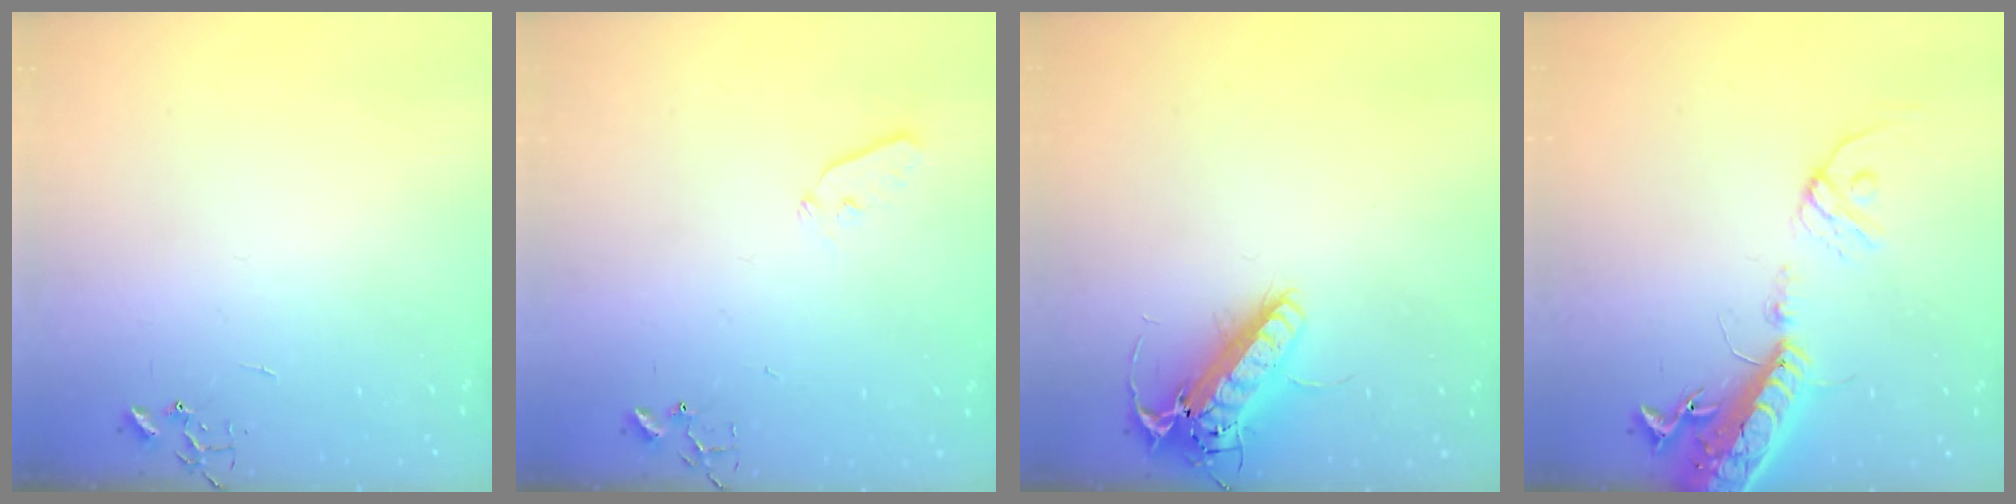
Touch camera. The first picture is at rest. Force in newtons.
{"total": 5.0, "press": 5.0, "slide": 0.6}
{"total": 16.2, "press": 15.9, "slide": 3.2}
{"total": 17.4, "press": 16.9, "slide": 4.1}